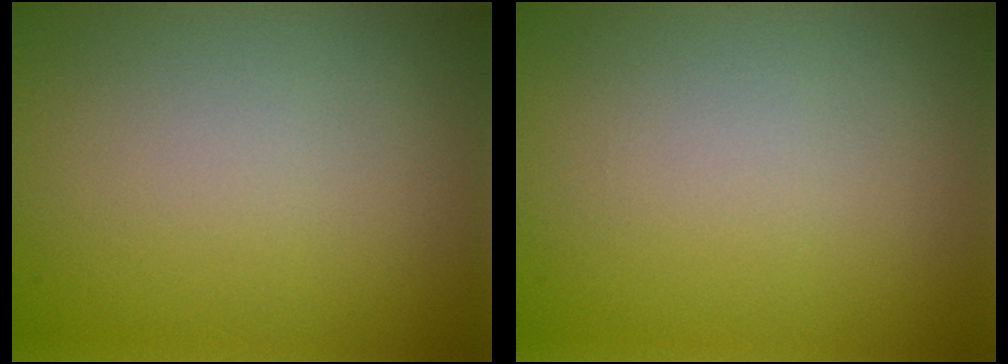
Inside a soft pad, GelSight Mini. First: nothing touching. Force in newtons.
{"total": 0.0}